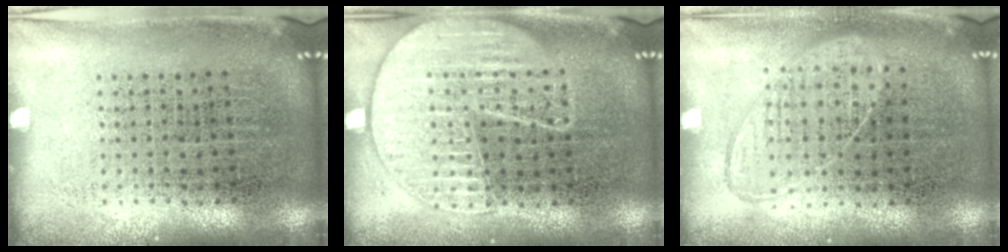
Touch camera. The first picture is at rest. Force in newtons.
{"total": 1.6, "press": 1.6, "slide": 0.1}
{"total": 0.9, "press": 0.8, "slide": 0.4}